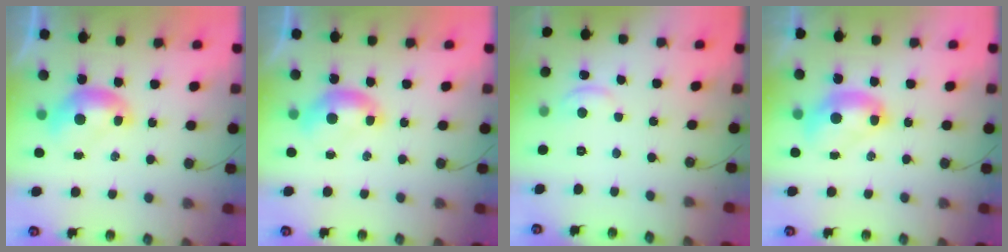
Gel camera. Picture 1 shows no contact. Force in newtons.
{"total": 0.6, "press": 0.0, "slide": 0.6}
{"total": 1.9, "press": 1.9, "slide": 0.1}
{"total": 2.7, "press": 2.7, "slide": 0.1}